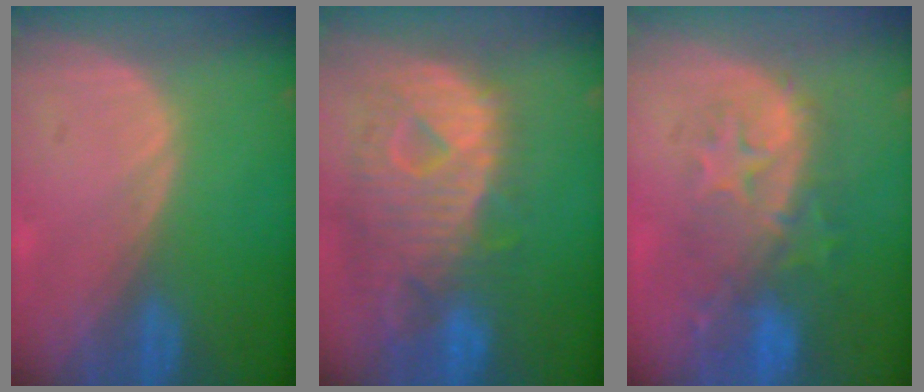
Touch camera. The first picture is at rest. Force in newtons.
{"total": 12.6, "press": 10.9, "slide": 6.4}
{"total": 9.8, "press": 9.0, "slide": 4.1}